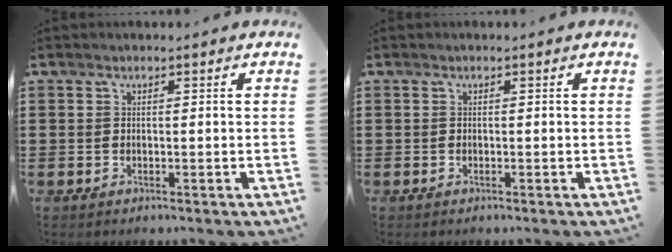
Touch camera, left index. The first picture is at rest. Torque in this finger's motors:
{"motor_torque": [0.02, 0.02, 0.00, 0.00]}